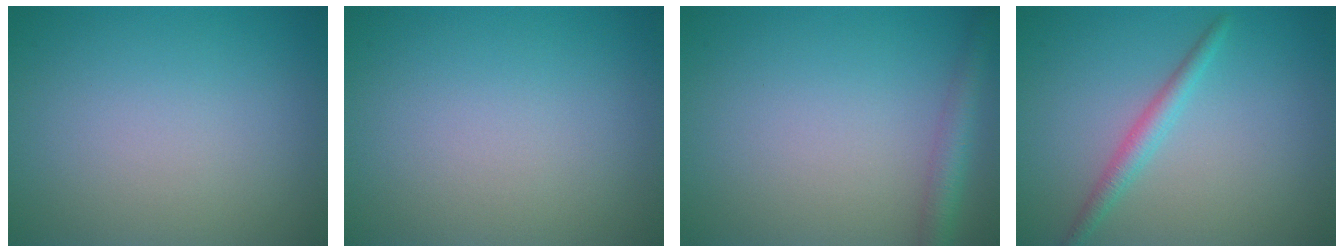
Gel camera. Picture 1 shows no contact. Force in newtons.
{"total": 0.0}
{"total": 2.7, "press": 2.7, "slide": 0.2}
{"total": 2.0, "press": 2.0, "slide": 0.0}